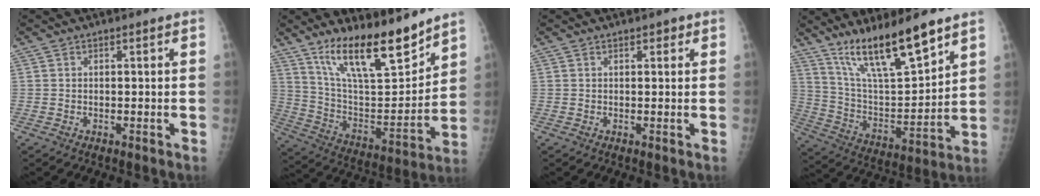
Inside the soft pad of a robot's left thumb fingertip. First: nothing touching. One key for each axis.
{"total": 18.9, "fx": 14.0, "fy": 5.3, "fz": 11.6, "tx": -0.158, "ty": -0.086, "tz": 0.253}
{"total": 1.2, "fx": 0.7, "fy": 0.6, "fz": 0.7, "tx": -0.001, "ty": -0.001, "tz": 0.007}
{"total": 17.6, "fx": 12.7, "fy": 3.6, "fz": 11.7, "tx": -0.182, "ty": -0.072, "tz": 0.239}